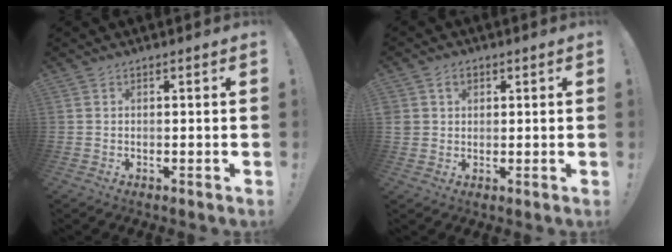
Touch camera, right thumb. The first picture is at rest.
{"total": 3.9, "force": [1.5, 3.4, 1.4], "torque": [-0.022, 0.001, 0.028]}